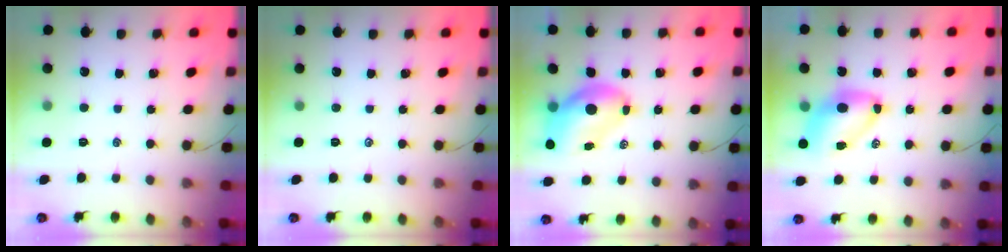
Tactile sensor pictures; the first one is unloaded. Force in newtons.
{"total": 0.0}
{"total": 9.0, "press": 8.7, "slide": 2.2}
{"total": 7.7, "press": 7.5, "slide": 1.8}